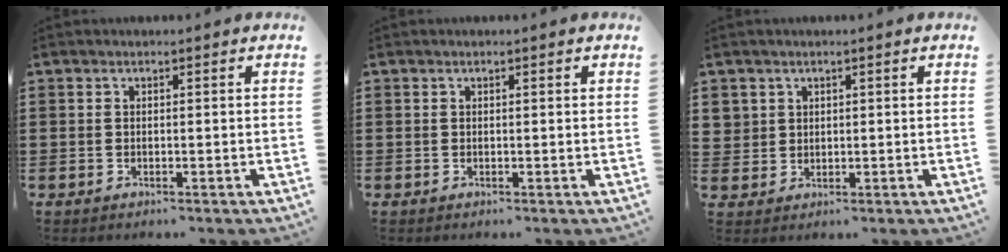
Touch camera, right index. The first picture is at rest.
{"total": 0.0}
{"total": 2.5, "force": [1.3, 2.1, 0.2], "torque": [-0.013, 0.010, 0.025]}